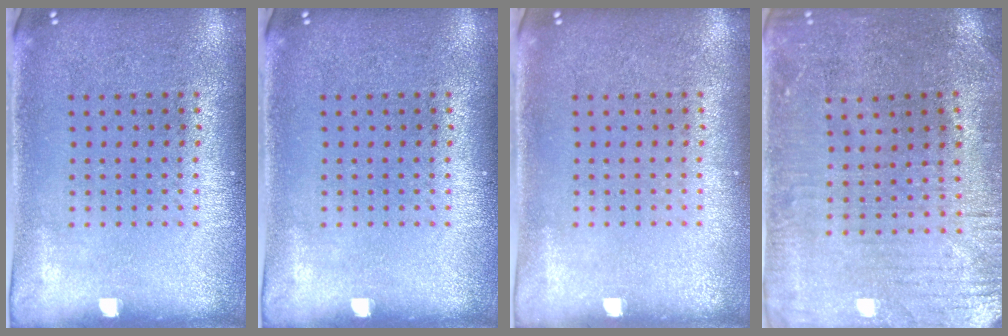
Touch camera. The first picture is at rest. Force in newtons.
{"total": 0.0}
{"total": 0.0}
{"total": 0.9, "press": 0.7, "slide": 0.6}